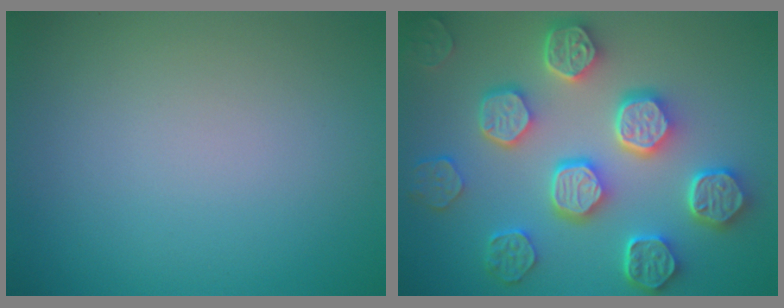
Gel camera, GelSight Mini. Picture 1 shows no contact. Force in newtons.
{"total": 8.1, "press": 6.5, "slide": 4.8}